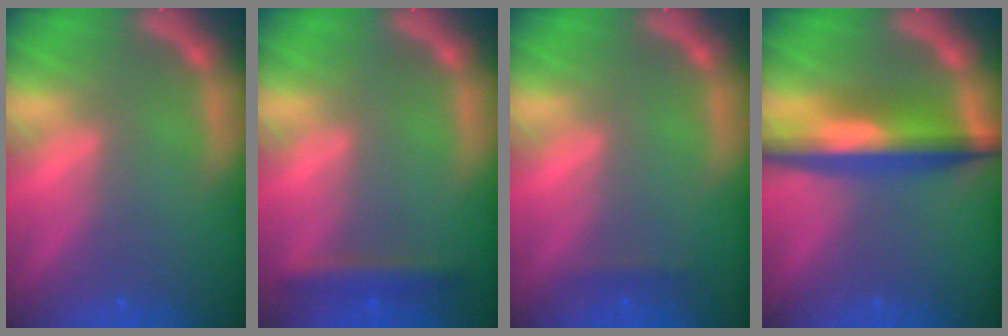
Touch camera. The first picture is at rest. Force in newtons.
{"total": 2.4}
{"total": 0.9}
{"total": 7.1}